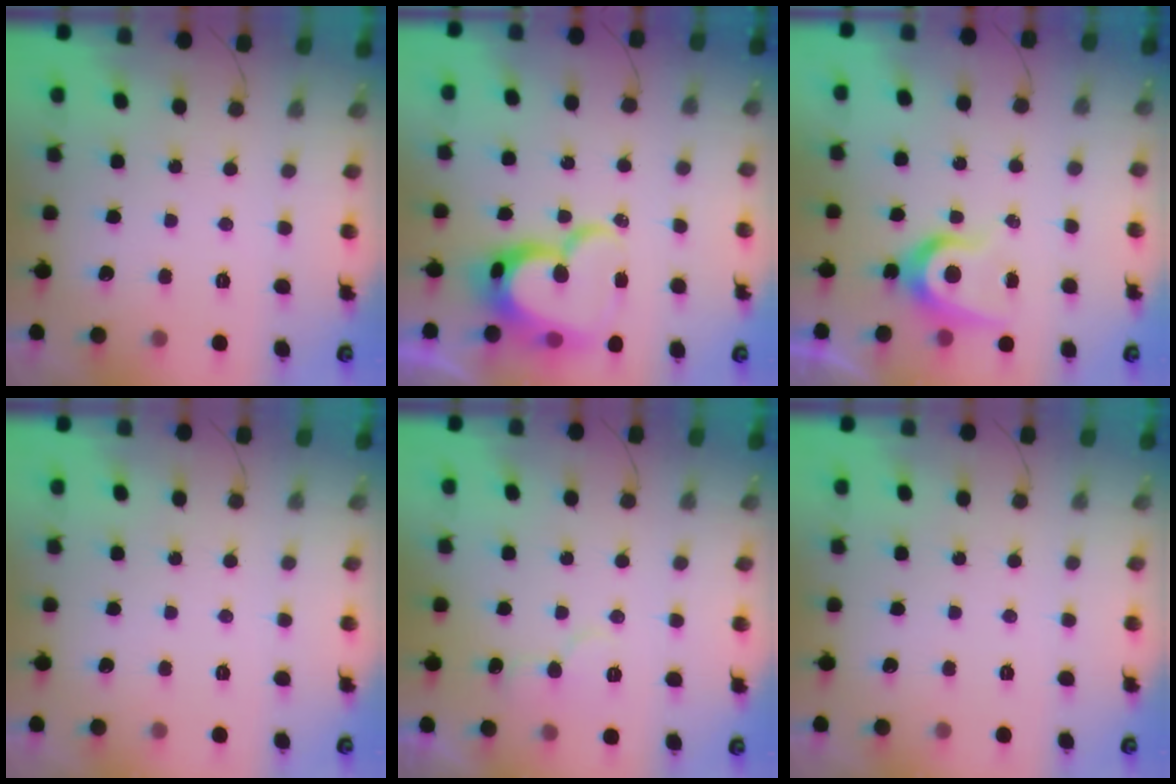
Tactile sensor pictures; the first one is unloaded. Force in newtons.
{"total": 19.0, "press": 18.9, "slide": 1.9}
{"total": 8.4, "press": 8.4, "slide": 0.7}
{"total": 0.0}
{"total": 7.0, "press": 7.0, "slide": 0.5}
{"total": 0.0}